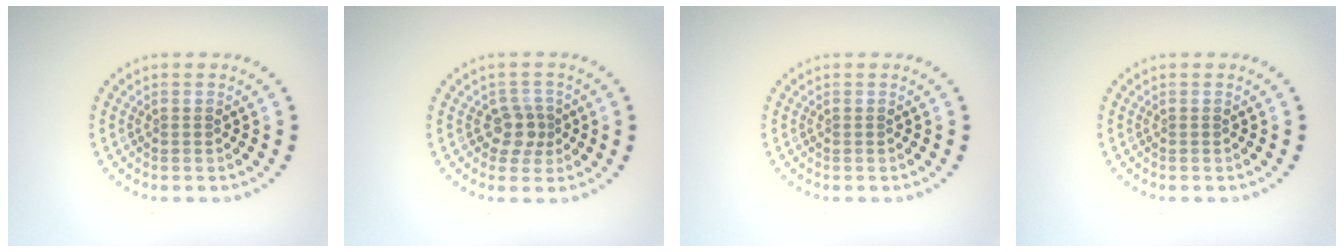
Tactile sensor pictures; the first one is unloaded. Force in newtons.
{"total": 2.2, "press": 1.8, "slide": 1.3}
{"total": 0.0}
{"total": 0.0}